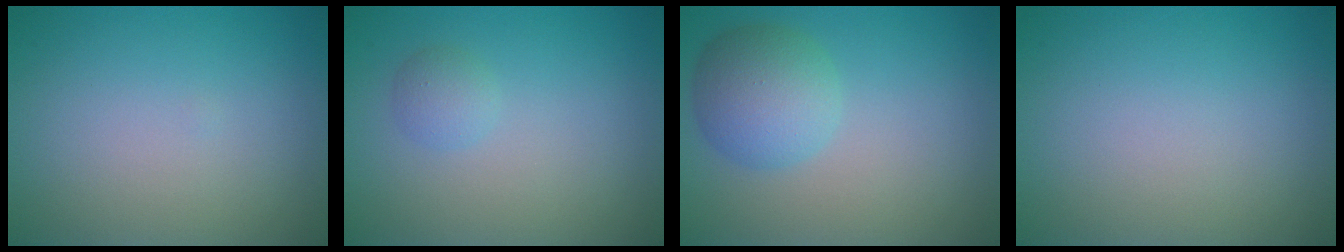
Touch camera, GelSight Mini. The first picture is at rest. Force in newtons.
{"total": 1.4, "press": 1.4, "slide": 0.1}
{"total": 4.5, "press": 4.4, "slide": 0.2}
{"total": 0.0}